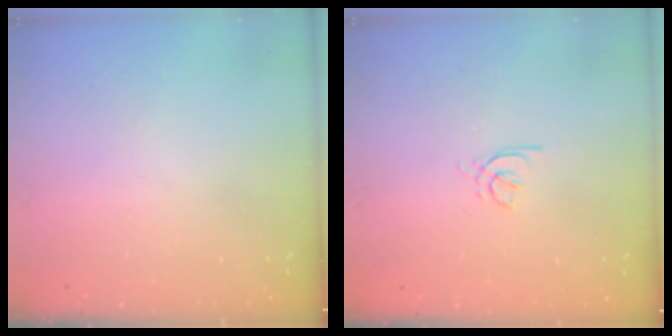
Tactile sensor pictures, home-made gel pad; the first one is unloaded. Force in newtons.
{"total": 2.0, "press": 1.9, "slide": 0.5}